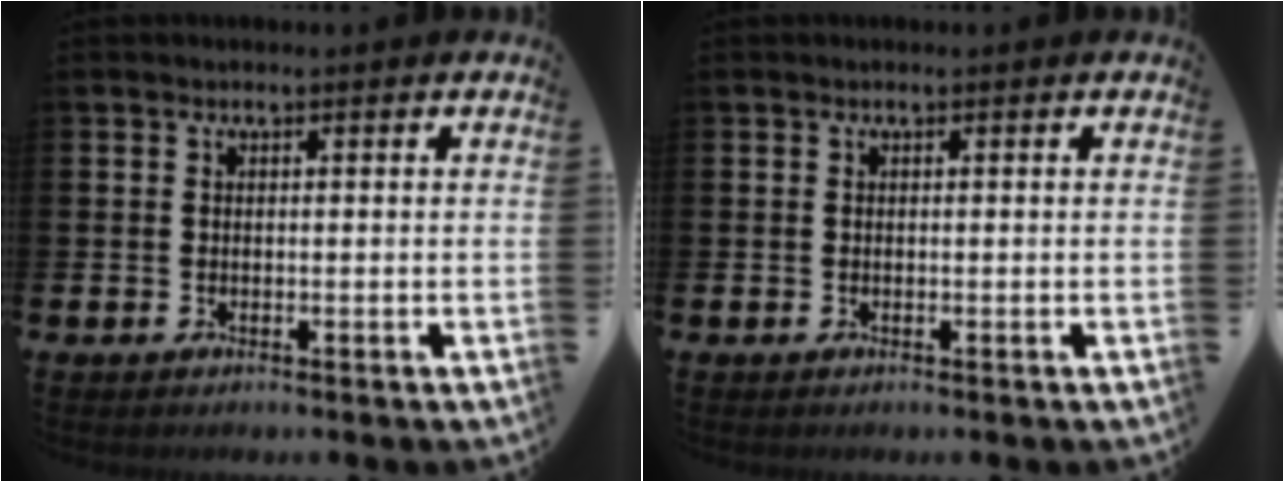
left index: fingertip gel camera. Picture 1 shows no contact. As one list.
[{"total": 0.0}]